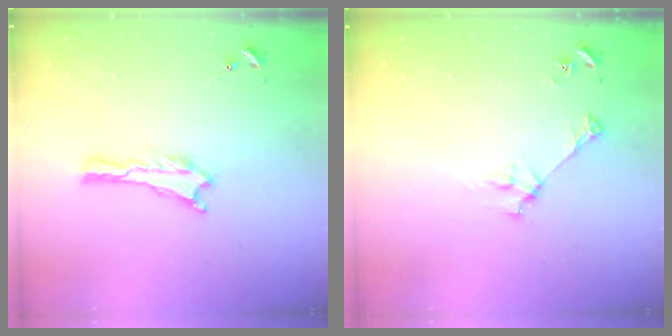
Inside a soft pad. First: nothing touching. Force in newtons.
{"total": 3.6, "press": 3.6, "slide": 0.4}